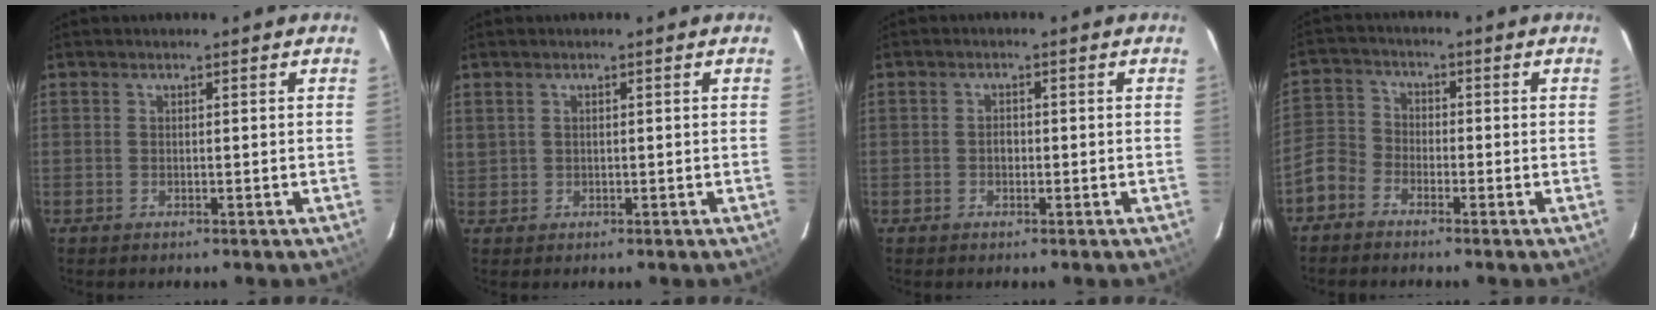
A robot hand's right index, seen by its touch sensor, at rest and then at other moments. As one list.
[{"total": 1.6, "force": [0.7, 1.3, 0.5], "torque": [-0.008, 0.005, 0.018]}, {"total": 1.4, "force": [-0.3, 1.2, 0.8], "torque": [-0.013, 0.005, -0.006]}, {"total": 5.4, "force": [-3.6, 3.7, 1.4], "torque": [-0.029, 0.015, -0.086]}]